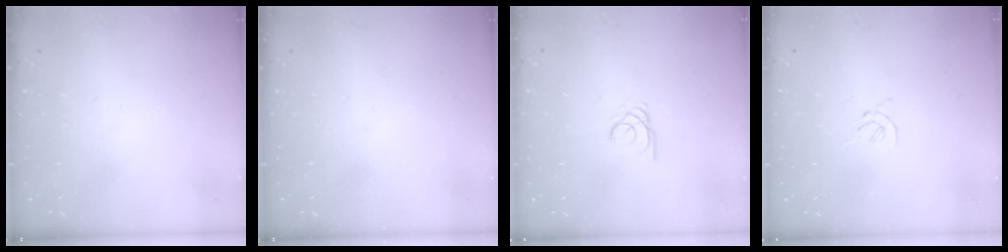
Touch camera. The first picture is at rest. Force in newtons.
{"total": 0.0}
{"total": 2.1, "press": 2.1, "slide": 0.2}
{"total": 1.7, "press": 1.6, "slide": 0.6}